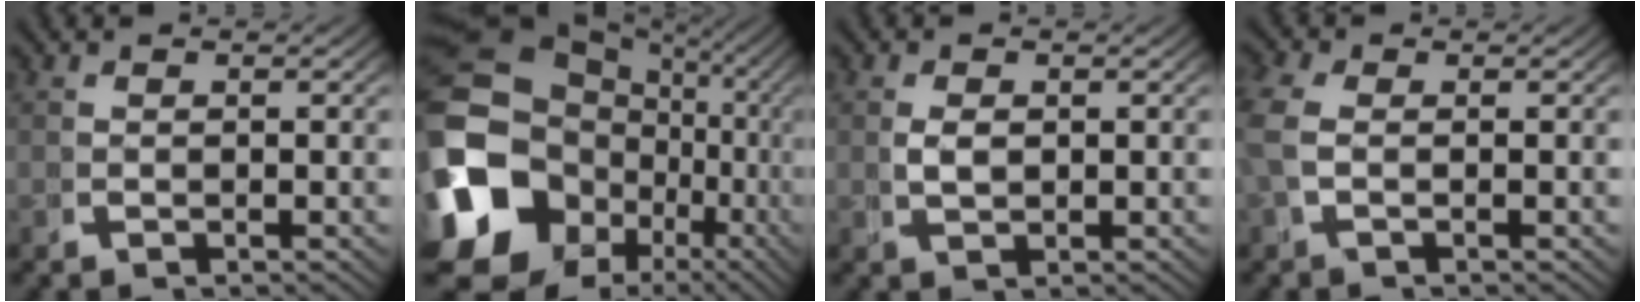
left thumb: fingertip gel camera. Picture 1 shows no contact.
{"total": 22.7, "force": [-2.4, 17.9, 13.7], "torque": [-0.299, -0.087, -0.019]}
{"total": 1.6, "force": [0.5, 0.9, 1.2], "torque": [-0.032, -0.008, 0.018]}
{"total": 2.7, "force": [-0.1, 1.8, 2.0], "torque": [-0.072, -0.009, 0.003]}